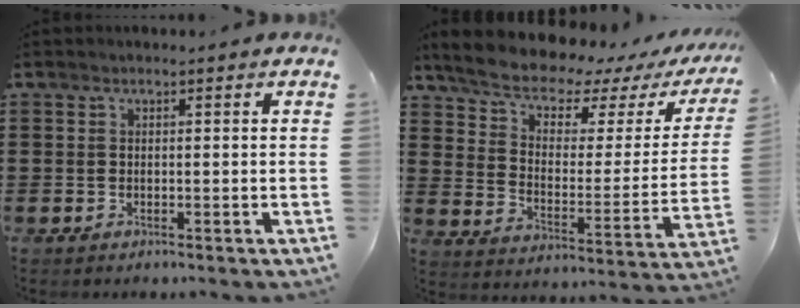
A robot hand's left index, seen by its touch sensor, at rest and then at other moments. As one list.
[{"total": 7.8, "force": [6.9, 2.1, 3.0], "torque": [-0.089, -0.049, 0.117]}]